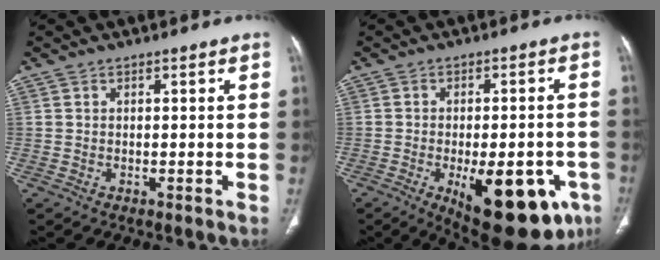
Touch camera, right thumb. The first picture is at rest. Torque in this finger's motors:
{"motor_torque": [2.56, 2.45, 1.22, -1.20, 0.39]}